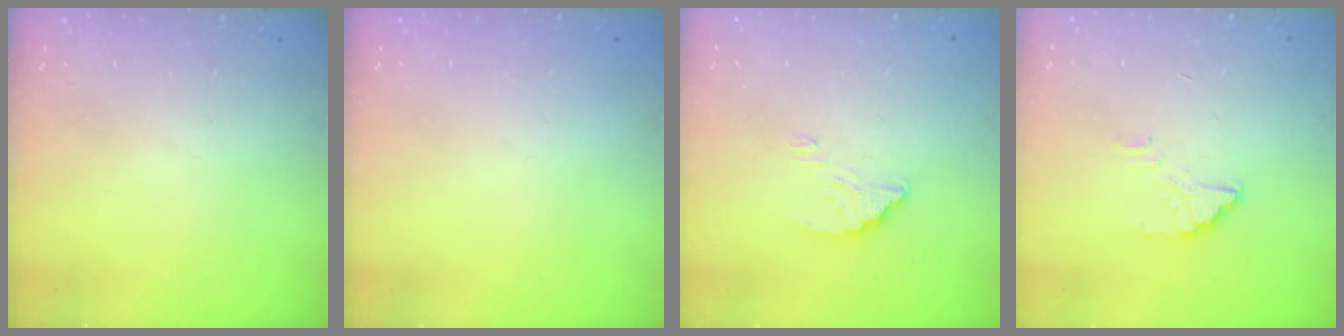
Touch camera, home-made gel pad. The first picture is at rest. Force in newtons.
{"total": 2.3, "press": 2.3, "slide": 0.1}
{"total": 3.3, "press": 3.3, "slide": 0.1}
{"total": 2.5, "press": 2.5, "slide": 0.2}